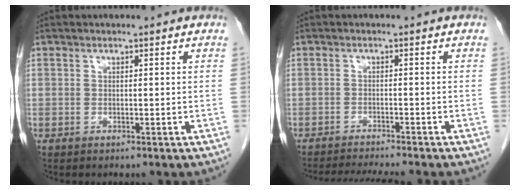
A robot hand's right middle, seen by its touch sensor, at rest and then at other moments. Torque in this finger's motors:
{"motor_torque": [0.66, -0.58, 0.05, 0.02]}